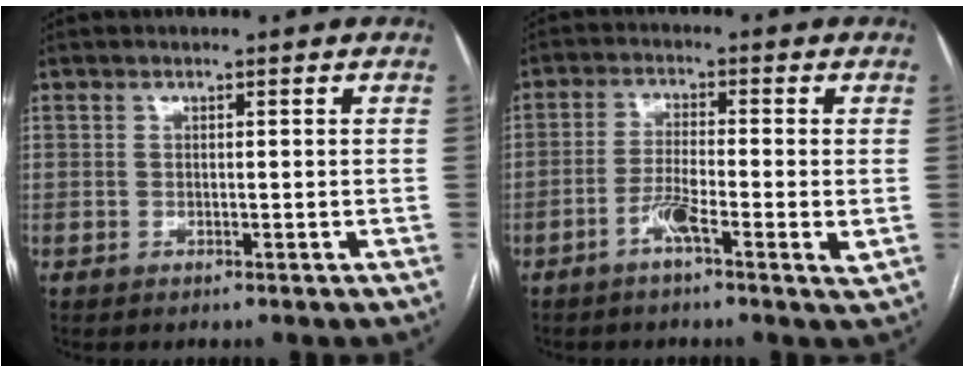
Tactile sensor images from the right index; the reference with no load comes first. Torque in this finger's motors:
{"motor_torque": [0.11, 0.15, 0.00, 0.03]}